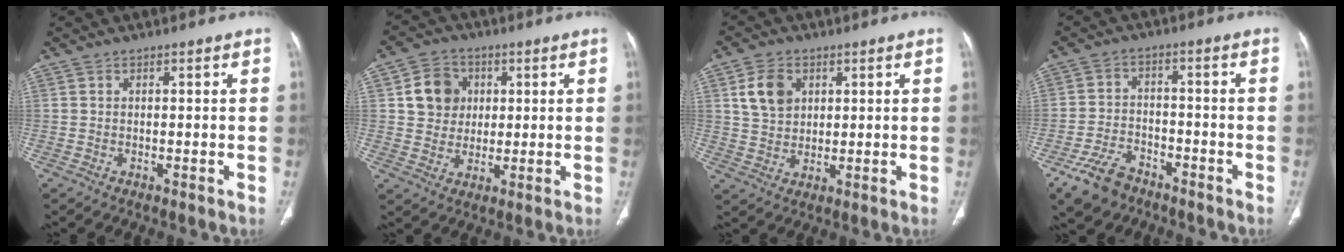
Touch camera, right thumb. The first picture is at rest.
{"total": 8.4, "force": [2.0, 7.4, 3.5], "torque": [-0.028, -0.005, 0.033]}
{"total": 7.1, "force": [2.6, 5.2, 4.0], "torque": [-0.056, -0.009, 0.051]}
{"total": 8.5, "force": [-5.9, 5.0, 3.6], "torque": [-0.066, 0.026, -0.104]}